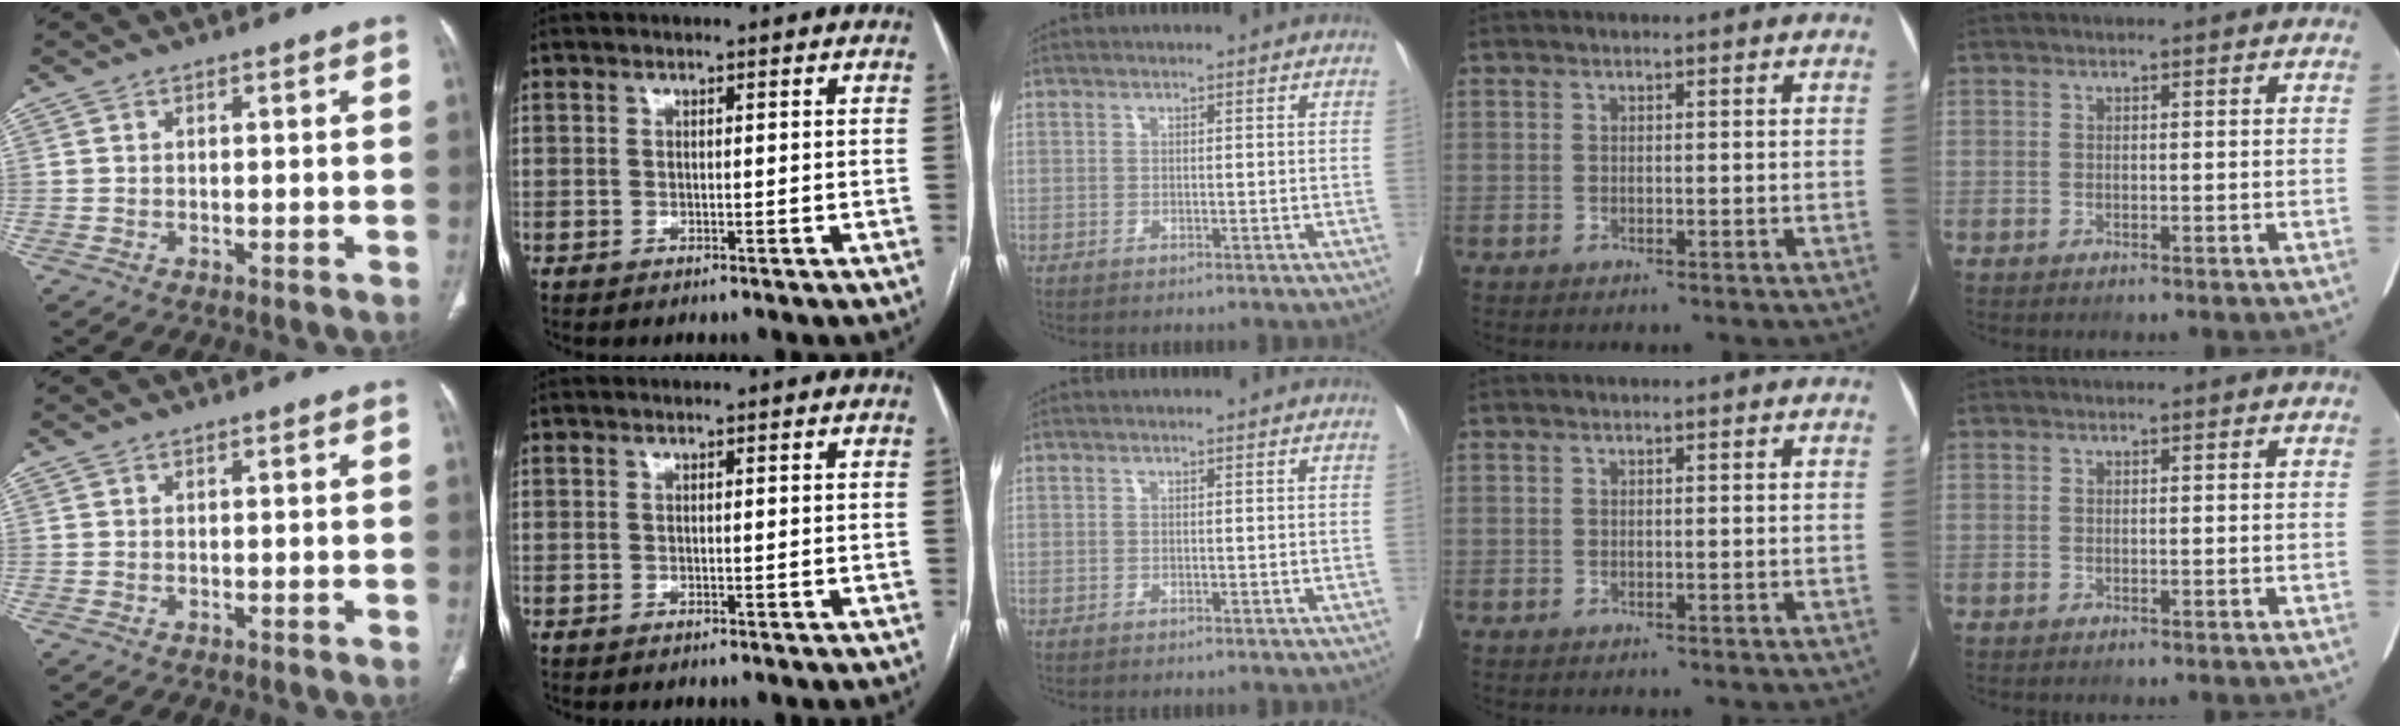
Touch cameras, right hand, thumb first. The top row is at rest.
{}